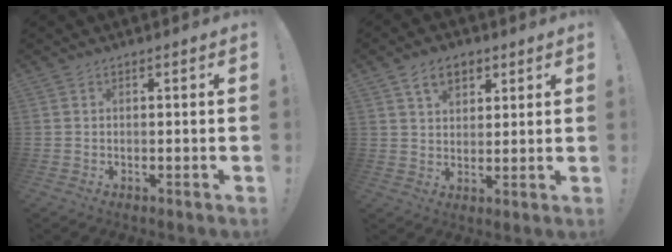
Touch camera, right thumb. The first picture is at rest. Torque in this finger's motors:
{"motor_torque": [-0.50, 0.40, 0.01, 0.07, 0.02]}